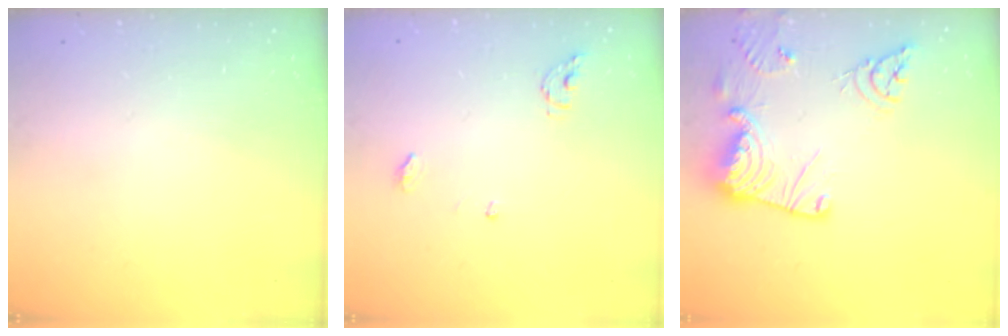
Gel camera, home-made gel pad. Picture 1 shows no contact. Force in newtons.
{"total": 4.3, "press": 4.3, "slide": 0.4}
{"total": 18.1, "press": 18.0, "slide": 1.7}